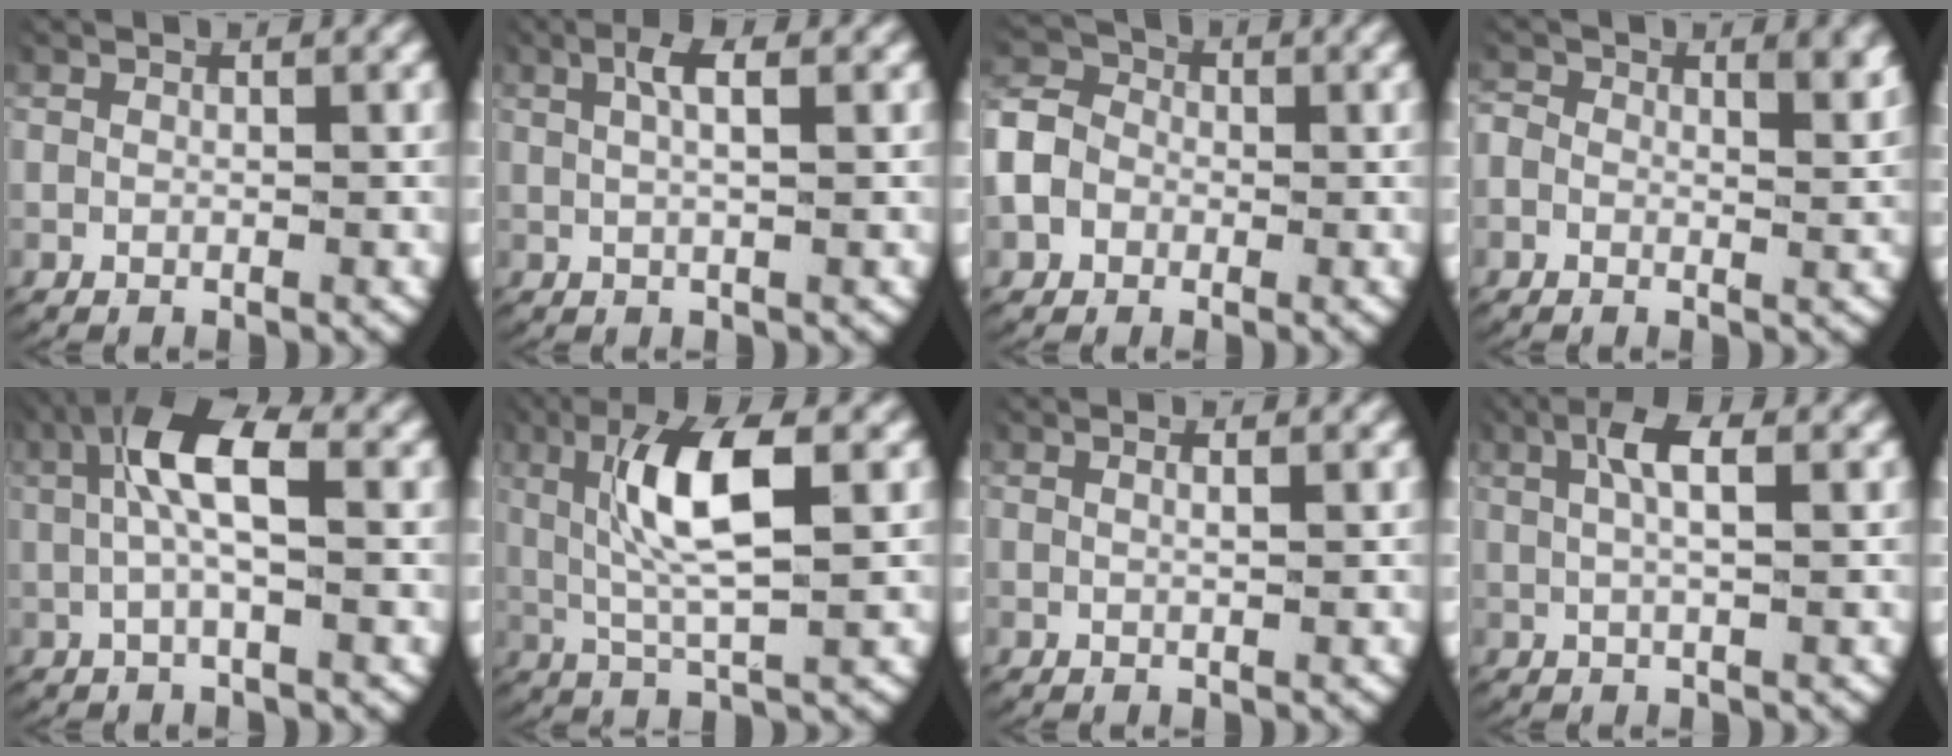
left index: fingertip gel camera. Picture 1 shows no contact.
{"total": 3.0, "force": [1.5, 0.6, 2.5], "torque": [-0.046, 0.010, 0.022]}
{"total": 6.5, "force": [0.0, 5.8, 3.0], "torque": [-0.070, 0.000, -0.013]}
{"total": 2.4, "force": [0.8, 1.6, 1.5], "torque": [-0.033, -0.005, 0.009]}
{"total": 5.5, "force": [1.0, 2.2, 5.0], "torque": [-0.107, 0.008, 0.013]}
{"total": 7.3, "force": [1.8, 2.2, 6.7], "torque": [-0.142, 0.000, 0.036]}
{"total": 0.9, "force": [0.4, -0.1, 0.8], "torque": [-0.019, -0.003, 0.008]}
{"total": 3.6, "force": [1.5, 0.9, 3.2], "torque": [-0.062, 0.008, 0.023]}